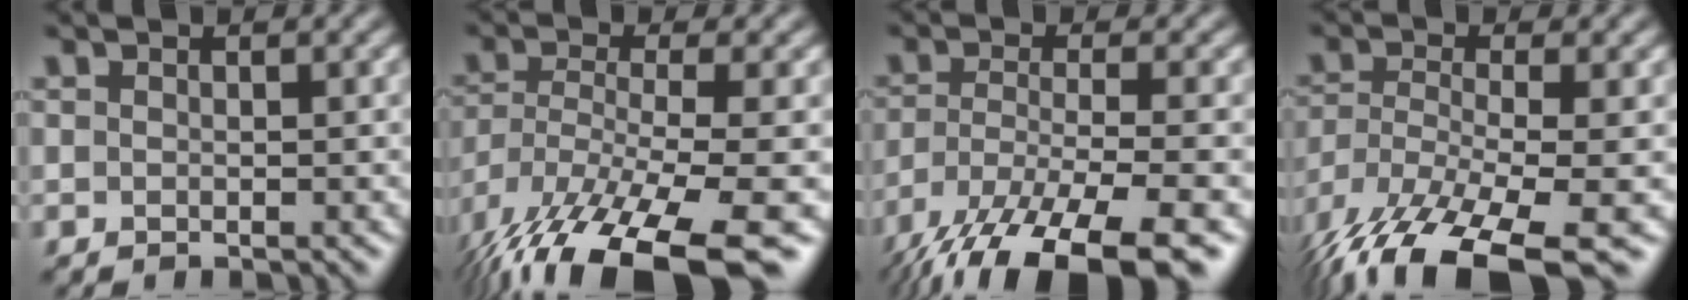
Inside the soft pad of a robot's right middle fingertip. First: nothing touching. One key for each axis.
{"total": 14.4, "fx": -9.5, "fy": 4.2, "fz": 10.0, "tx": -0.215, "ty": -0.037, "tz": -0.142}
{"total": 11.7, "fx": -8.7, "fy": 2.8, "fz": 7.4, "tx": -0.143, "ty": -0.017, "tz": -0.149}
{"total": 12.2, "fx": -8.8, "fy": 3.2, "fz": 7.9, "tx": -0.165, "ty": -0.026, "tz": -0.152}